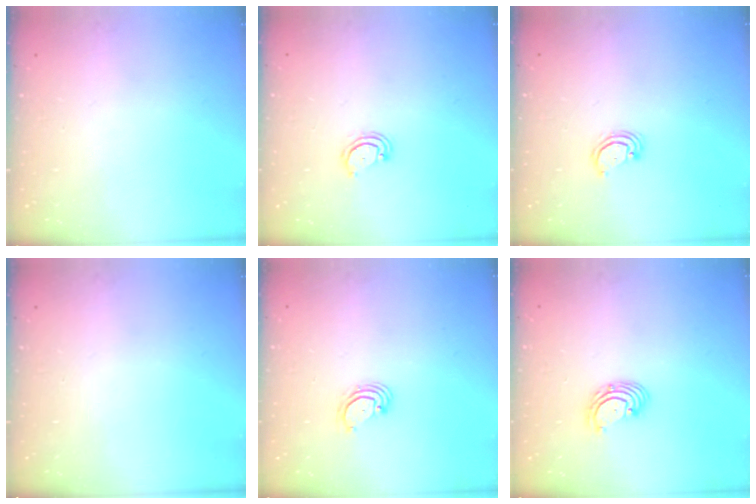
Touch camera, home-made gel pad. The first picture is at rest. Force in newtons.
{"total": 3.7, "press": 3.7, "slide": 0.3}
{"total": 2.8, "press": 2.8, "slide": 0.2}
{"total": 0.0}
{"total": 3.0, "press": 3.0, "slide": 0.3}
{"total": 2.9, "press": 2.9, "slide": 0.1}